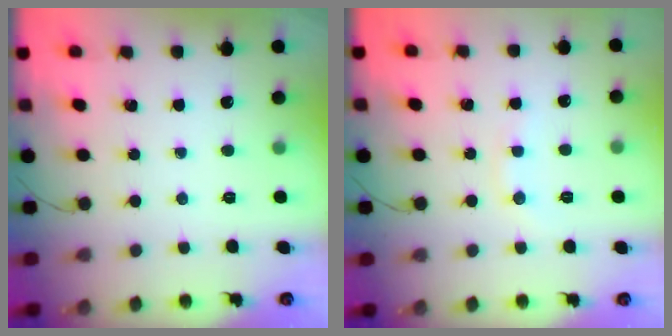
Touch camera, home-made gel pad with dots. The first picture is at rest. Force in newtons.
{"total": 5.3, "press": 5.1, "slide": 1.6}